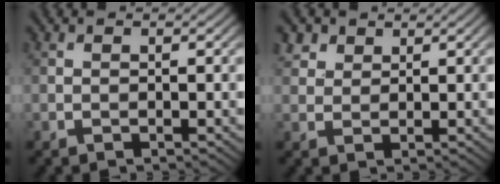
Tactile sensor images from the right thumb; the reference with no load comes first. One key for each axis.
{"total": 2.9, "fx": 2.0, "fy": 1.9, "fz": 0.9, "tx": -0.028, "ty": 0.001, "tz": 0.049}